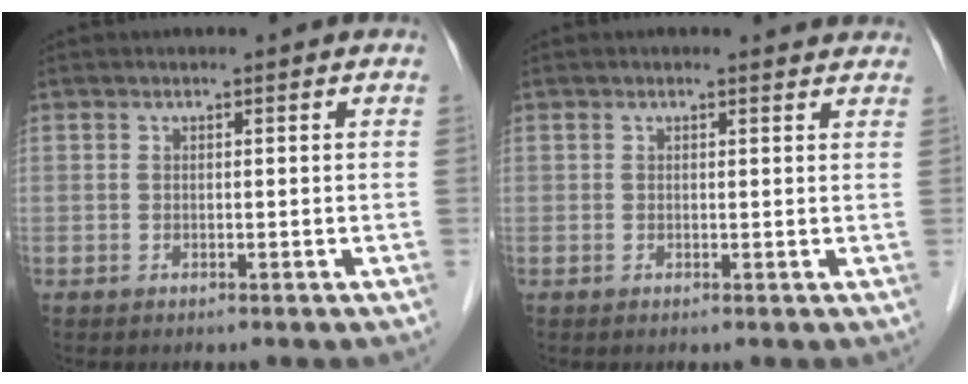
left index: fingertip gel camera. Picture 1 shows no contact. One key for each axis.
{"total": 2.3, "fx": 2.2, "fy": 0.7, "fz": 0.3, "tx": -0.009, "ty": 0.000, "tz": 0.012}